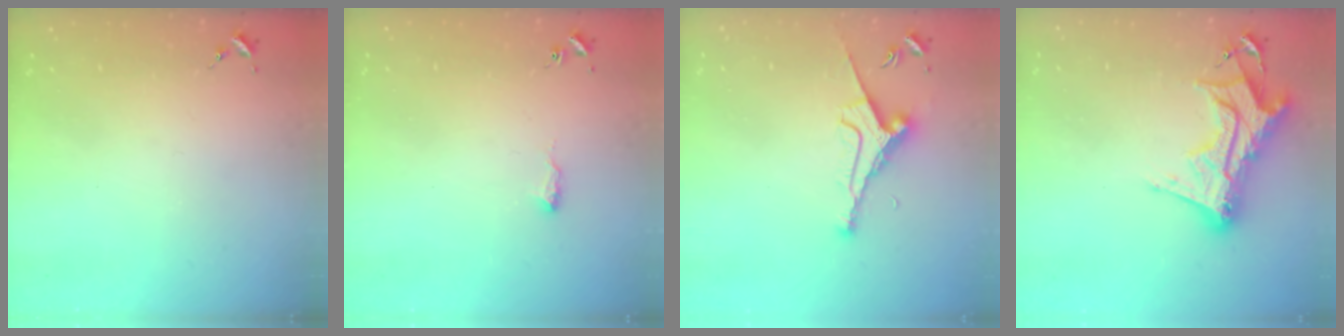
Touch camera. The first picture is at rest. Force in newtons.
{"total": 6.4, "press": 6.3, "slide": 0.8}
{"total": 9.2, "press": 9.1, "slide": 1.3}
{"total": 15.9, "press": 15.9, "slide": 1.3}